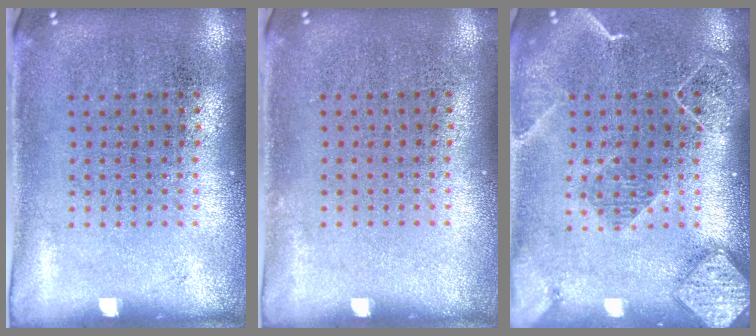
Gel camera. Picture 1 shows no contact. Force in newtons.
{"total": 0.0}
{"total": 2.2, "press": 1.9, "slide": 1.1}